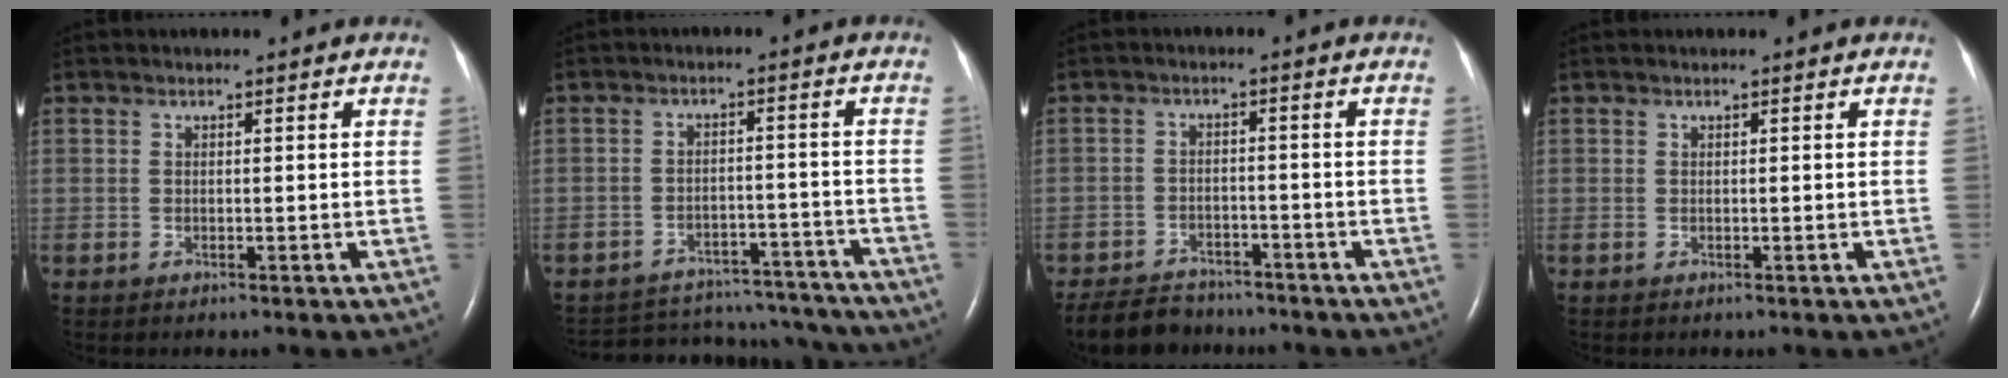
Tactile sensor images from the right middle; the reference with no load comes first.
{"total": 17.4, "force": [-16.5, 4.5, 3.2], "torque": [-0.070, 0.011, -0.212]}
{"total": 7.7, "force": [-6.9, 3.1, 1.7], "torque": [-0.031, -0.010, -0.110]}
{"total": 0.0}